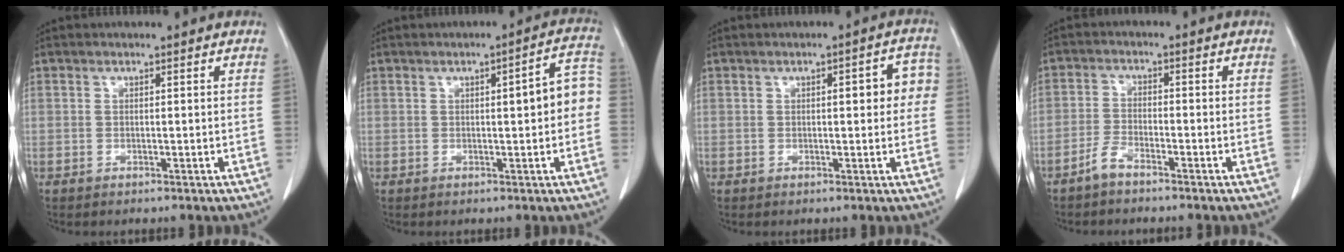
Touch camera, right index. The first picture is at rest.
{"total": 5.6, "force": [0.0, 1.2, 5.5], "torque": [-0.067, 0.024, -0.003]}
{"total": 4.9, "force": [0.6, 1.7, 4.5], "torque": [-0.047, 0.018, 0.003]}
{"total": 2.9, "force": [-2.5, 0.6, 1.4], "torque": [-0.035, -0.001, -0.050]}